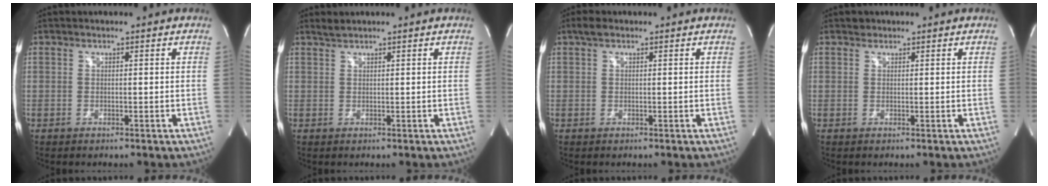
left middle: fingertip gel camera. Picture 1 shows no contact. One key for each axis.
{"total": 1.1, "fx": 1.0, "fy": -0.2, "fz": 0.2, "tx": -0.011, "ty": 0.005, "tz": 0.026}
{"total": 1.6, "fx": 1.1, "fy": 0.7, "fz": 1.0, "tx": -0.024, "ty": 0.016, "tz": 0.020}
{"total": 0.8, "fx": 0.6, "fy": 0.4, "fz": 0.0, "tx": -0.002, "ty": 0.001, "tz": 0.009}